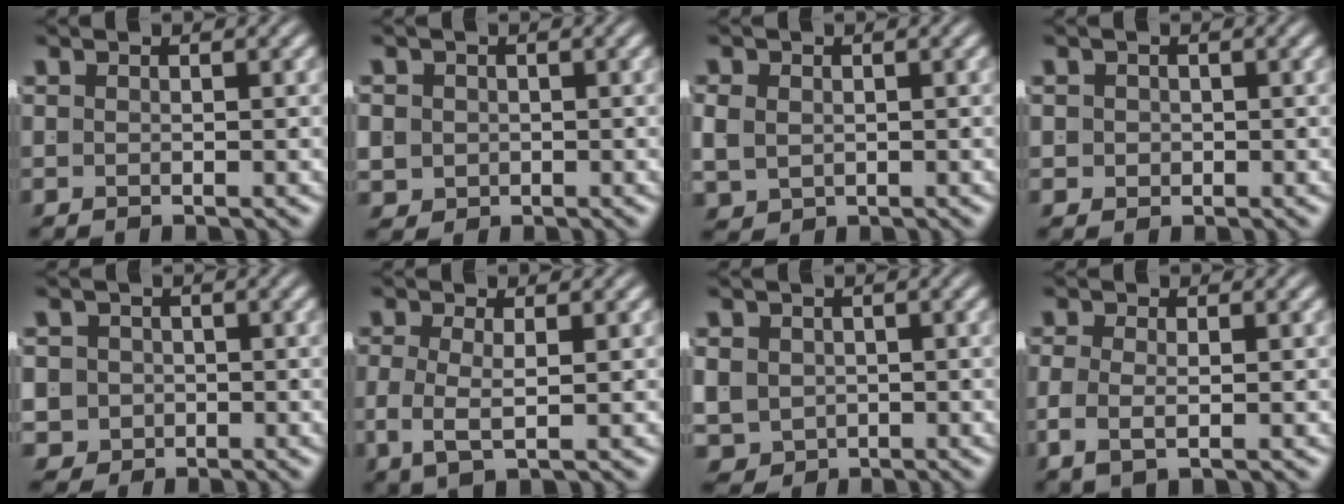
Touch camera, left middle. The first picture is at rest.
{"total": 3.9, "force": [-0.7, 3.6, 1.4], "torque": [-0.050, -0.026, -0.001]}
{"total": 2.8, "force": [-0.3, 2.4, 1.3], "torque": [-0.037, -0.022, 0.012]}
{"total": 2.2, "force": [-0.3, 2.1, 0.6], "torque": [-0.024, -0.011, 0.000]}
{"total": 6.5, "force": [-1.7, 5.9, 2.2], "torque": [-0.062, -0.034, -0.022]}
{"total": 3.0, "force": [-0.4, 1.0, 2.7], "torque": [-0.060, -0.018, 0.003]}
{"total": 7.8, "force": [-2.1, 6.8, 3.1], "torque": [-0.084, -0.046, -0.018]}
{"total": 2.7, "force": [-0.6, 1.0, 2.4], "torque": [-0.048, -0.016, -0.002]}